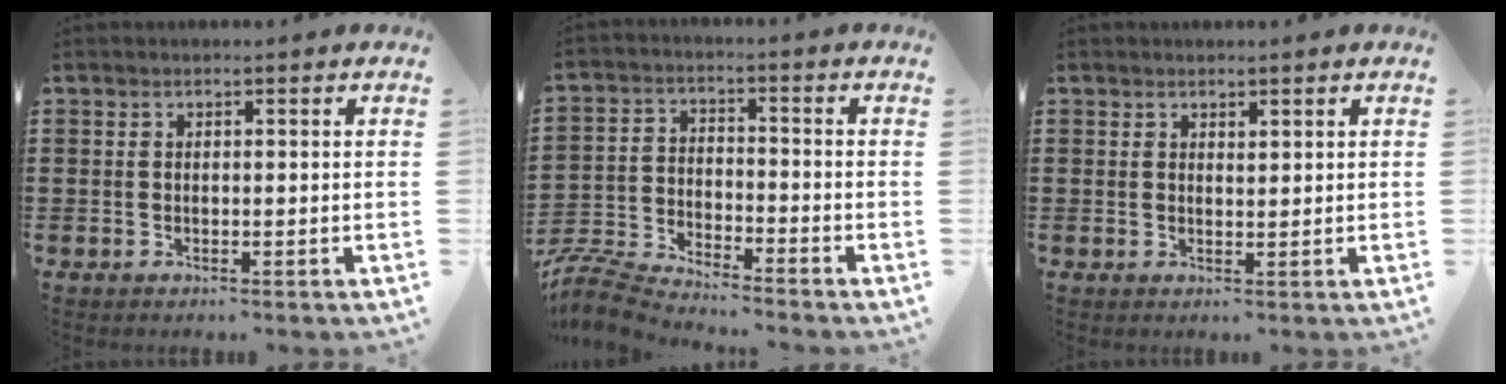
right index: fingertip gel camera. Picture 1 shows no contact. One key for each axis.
{"total": 6.8, "fx": -6.8, "fy": 0.1, "fz": 1.0, "tx": -0.045, "ty": -0.006, "tz": -0.141}
{"total": 0.9, "fx": 0.9, "fy": 0.3, "fz": 0.2, "tx": -0.004, "ty": 0.002, "tz": 0.016}